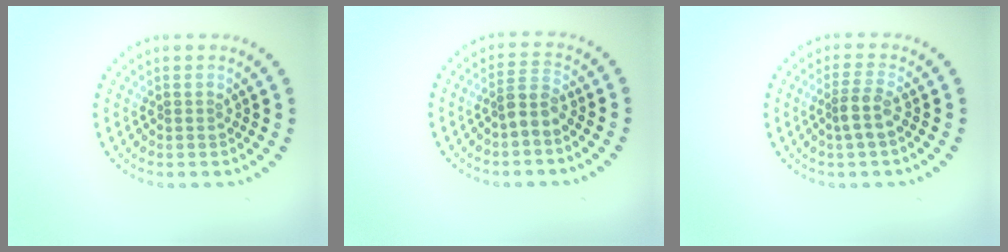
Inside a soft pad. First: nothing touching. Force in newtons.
{"total": 2.2, "press": 1.7, "slide": 1.4}
{"total": 2.2, "press": 1.7, "slide": 1.4}